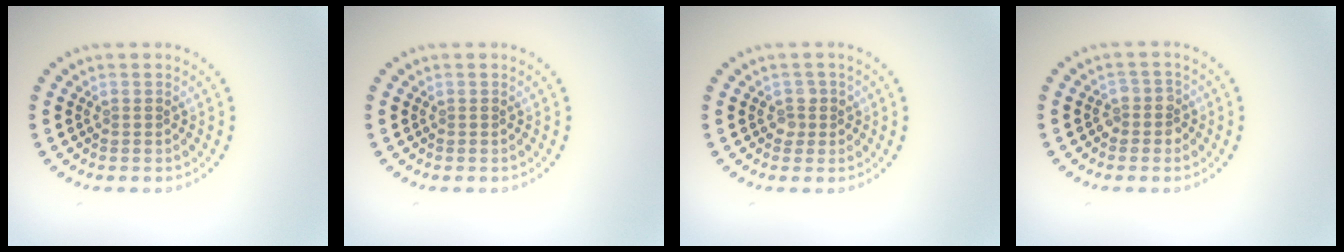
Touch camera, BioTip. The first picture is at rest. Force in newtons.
{"total": 0.0}
{"total": 1.2, "press": 1.1, "slide": 0.5}
{"total": 1.7, "press": 1.5, "slide": 0.8}